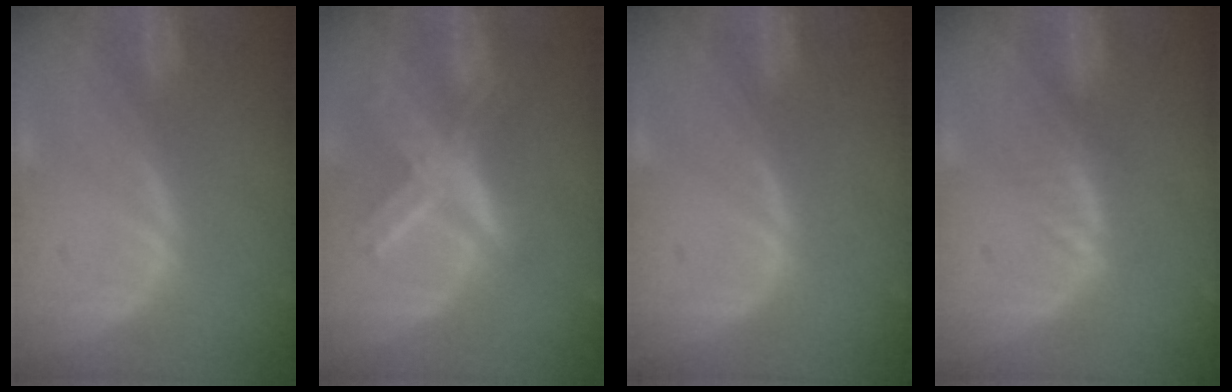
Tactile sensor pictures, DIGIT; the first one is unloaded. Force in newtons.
{"total": 8.4, "press": 7.2, "slide": 4.2}
{"total": 0.0}
{"total": 2.0, "press": 2.0, "slide": 0.2}